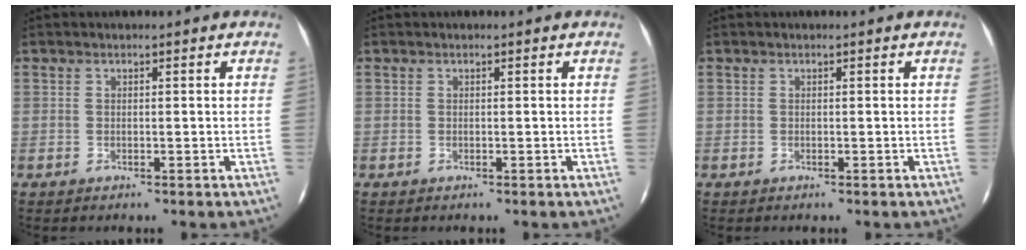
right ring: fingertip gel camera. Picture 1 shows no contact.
{"total": 0.0}
{"total": 0.0}